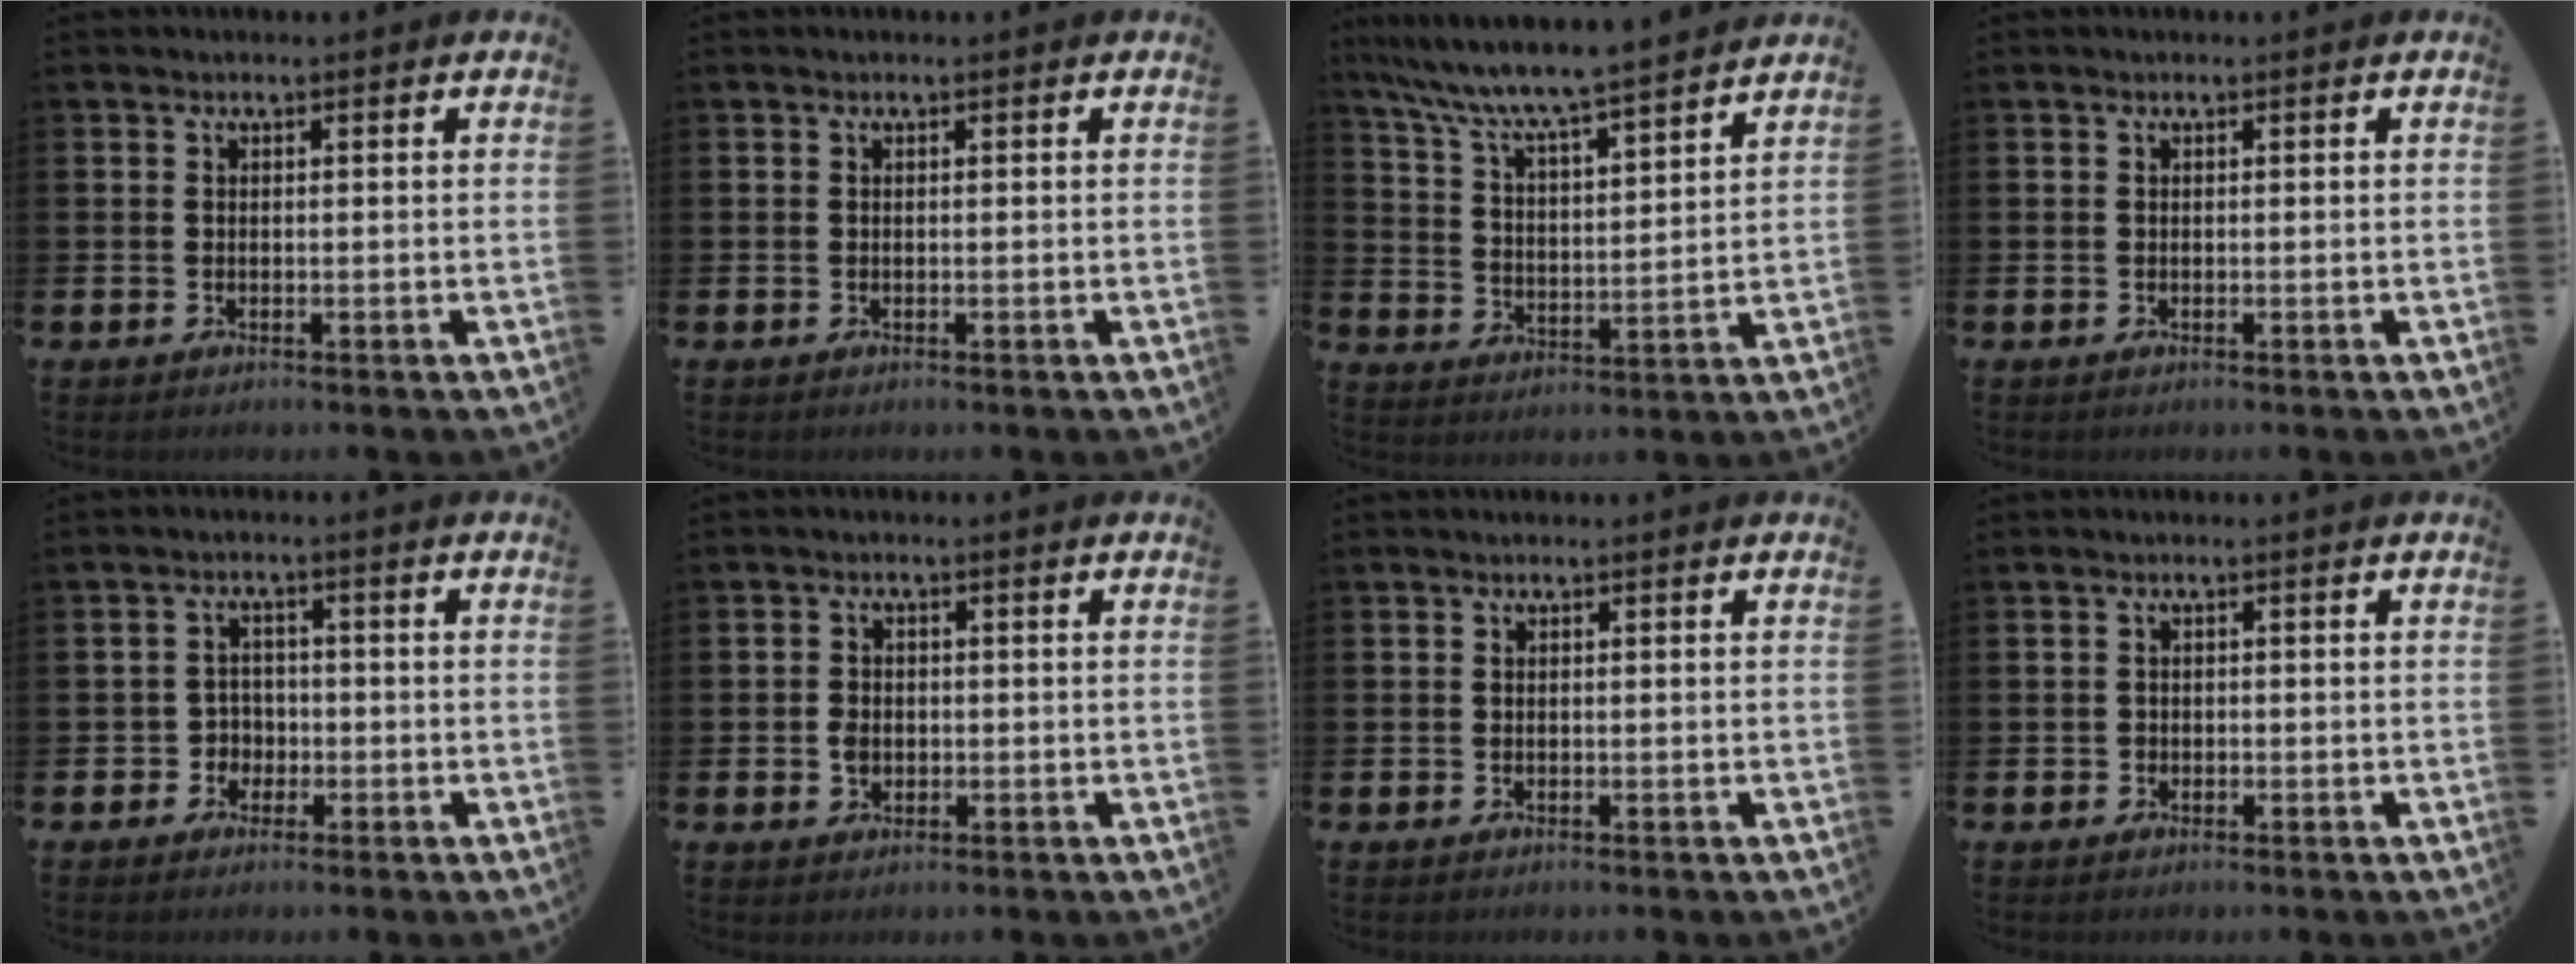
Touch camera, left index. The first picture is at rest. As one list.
[{"total": 0.0}, {"total": 7.9, "force": [7.4, 0.0, 2.6], "torque": [-0.083, -0.054, 0.127]}, {"total": 0.0}, {"total": 2.7, "force": [-1.3, 2.4, 0.3], "torque": [-0.017, 0.005, -0.032]}, {"total": 2.3, "force": [-0.3, 1.9, 1.2], "torque": [-0.017, 0.004, -0.010]}, {"total": 0.0}, {"total": 0.6, "force": [-0.2, 0.6, 0.1], "torque": [0.001, 0.003, -0.006]}]